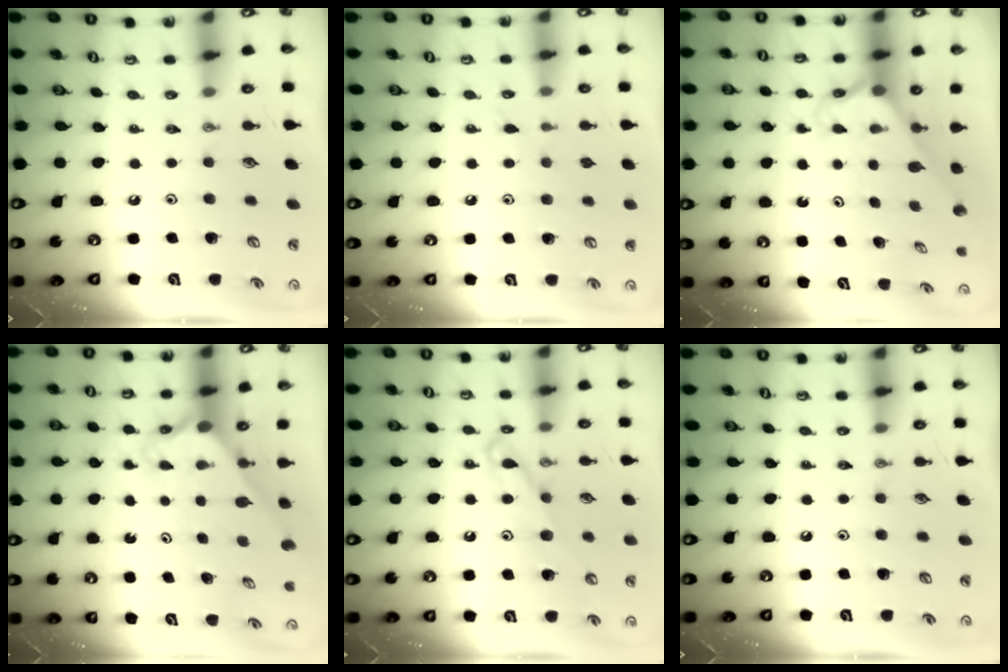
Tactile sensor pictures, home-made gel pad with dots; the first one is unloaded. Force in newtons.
{"total": 4.7, "press": 4.6, "slide": 0.6}
{"total": 2.4, "press": 2.4, "slide": 0.2}
{"total": 2.5, "press": 2.5, "slide": 0.2}
{"total": 8.3, "press": 8.3, "slide": 0.7}
{"total": 0.0}